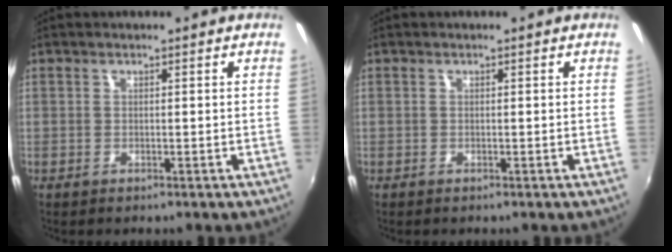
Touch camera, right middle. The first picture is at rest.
{"total": 0.0}